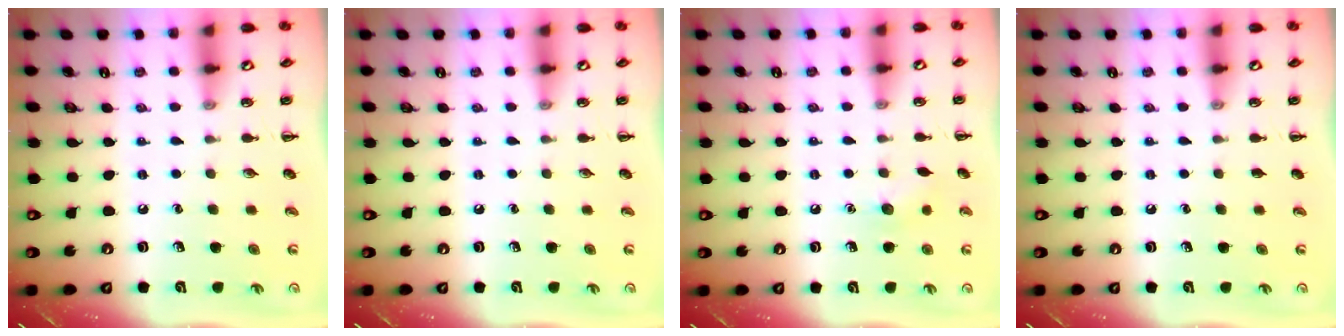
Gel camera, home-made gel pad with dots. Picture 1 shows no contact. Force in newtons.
{"total": 0.0}
{"total": 5.8, "press": 5.6, "slide": 1.4}
{"total": 0.0}